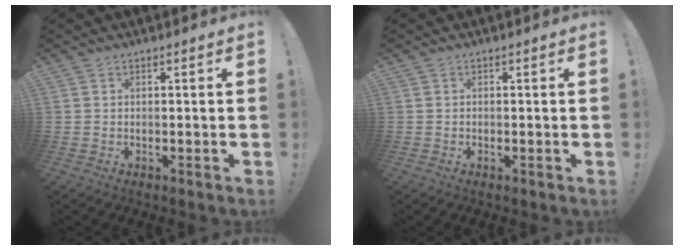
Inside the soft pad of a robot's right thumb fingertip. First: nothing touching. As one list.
[{"total": 0.0}]